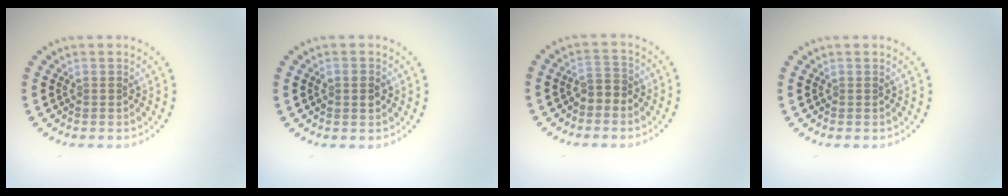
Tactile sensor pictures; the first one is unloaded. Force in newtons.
{"total": 1.4, "press": 1.4, "slide": 0.1}
{"total": 1.8, "press": 1.6, "slide": 0.9}
{"total": 0.0}